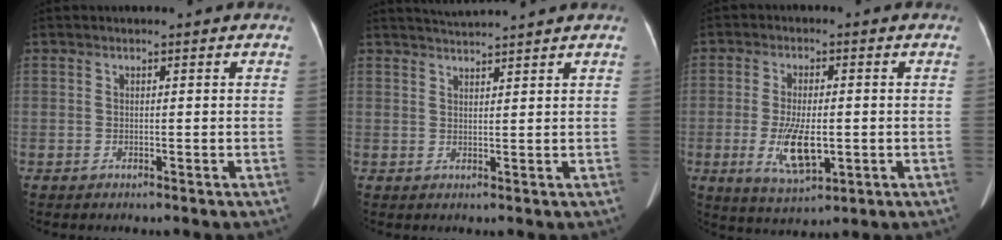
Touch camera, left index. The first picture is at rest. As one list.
[{"total": 4.2, "force": [3.9, -1.1, 0.9], "torque": [-0.013, 0.017, 0.065]}, {"total": 8.1, "force": [-1.7, 3.0, 7.4], "torque": [-0.147, -0.012, -0.022]}]